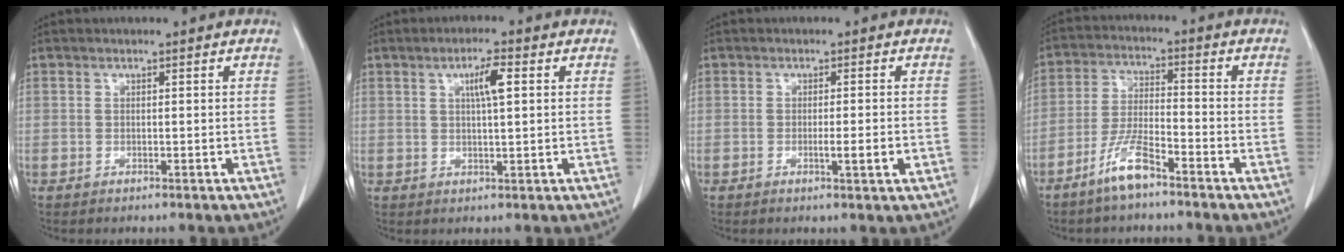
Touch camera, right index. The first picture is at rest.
{"total": 4.3, "force": [1.4, 0.5, 4.0], "torque": [-0.070, 0.002, 0.024]}
{"total": 2.8, "force": [-0.8, 0.0, 2.7], "torque": [-0.042, -0.005, -0.011]}
{"total": 6.8, "force": [-4.8, 1.0, 4.7], "torque": [-0.099, -0.007, -0.095]}